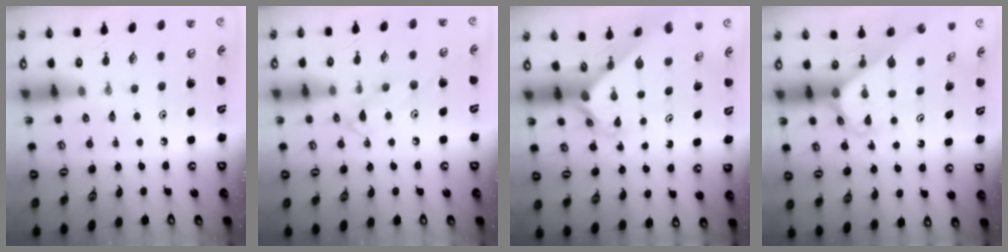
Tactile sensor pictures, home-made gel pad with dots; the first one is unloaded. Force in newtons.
{"total": 9.8, "press": 9.8, "slide": 0.7}
{"total": 2.6, "press": 2.6, "slide": 0.2}
{"total": 2.8, "press": 2.8, "slide": 0.2}